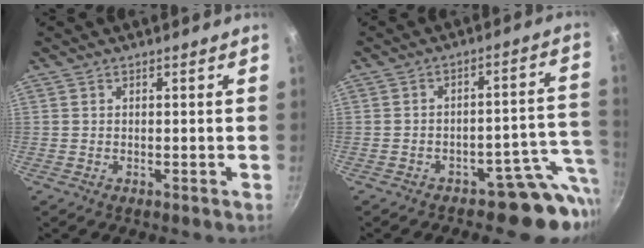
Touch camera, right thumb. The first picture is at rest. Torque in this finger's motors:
{"motor_torque": [2.45, 0.52, 0.99, -1.09, 0.01]}